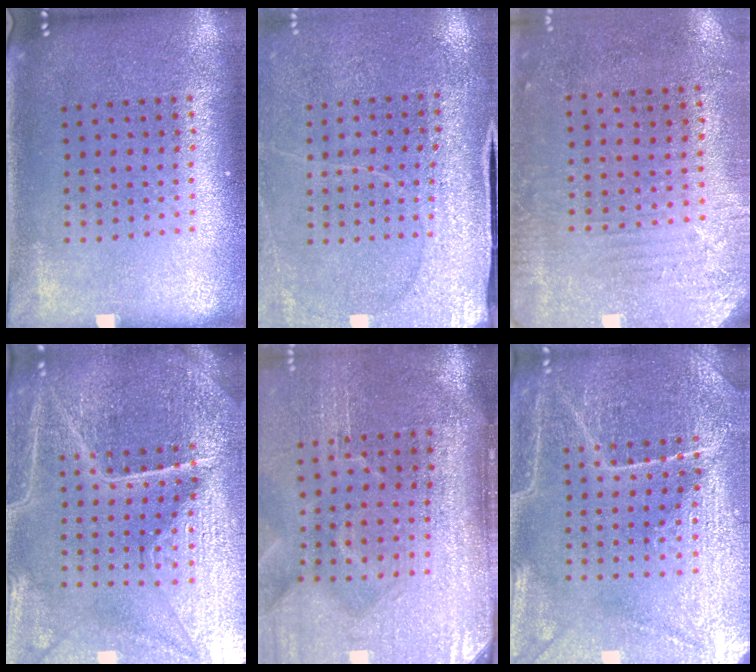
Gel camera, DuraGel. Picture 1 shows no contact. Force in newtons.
{"total": 3.0, "press": 3.0, "slide": 0.2}
{"total": 2.8, "press": 2.3, "slide": 1.5}
{"total": 5.9, "press": 5.4, "slide": 2.4}
{"total": 5.0, "press": 4.2, "slide": 2.6}
{"total": 4.3, "press": 4.2, "slide": 1.1}